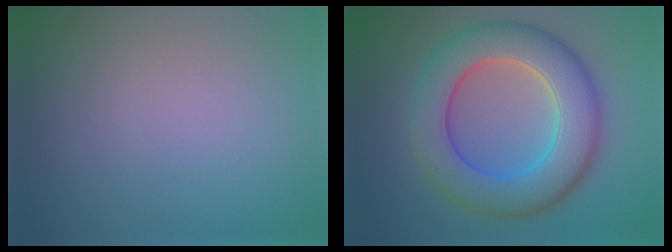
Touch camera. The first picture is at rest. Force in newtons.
{"total": 9.8, "press": 9.8, "slide": 0.7}